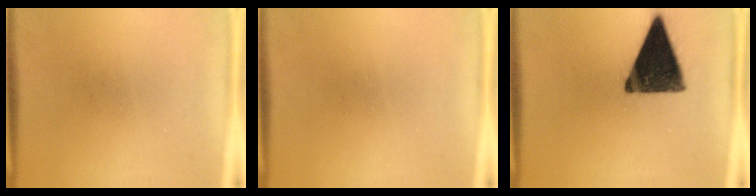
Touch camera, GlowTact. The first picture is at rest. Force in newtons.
{"total": 0.0}
{"total": 14.8}